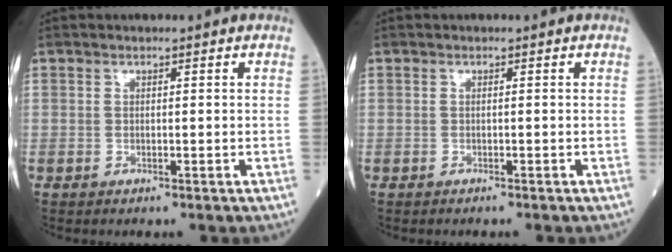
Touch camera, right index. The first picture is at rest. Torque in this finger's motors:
{"motor_torque": [0.08, -0.17, -0.03, 0.01]}